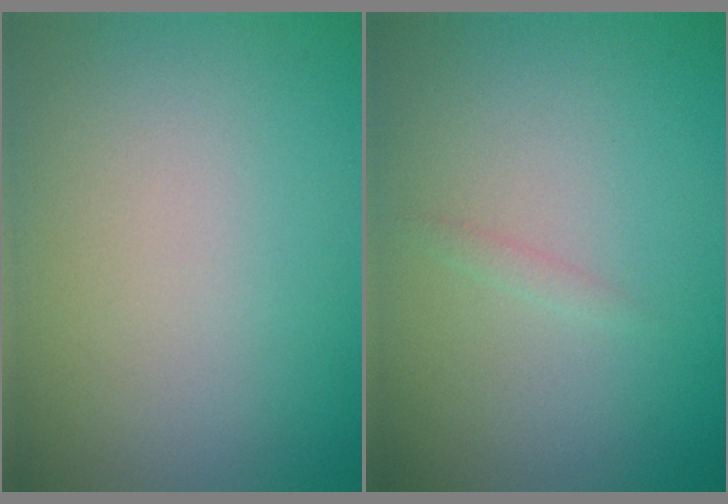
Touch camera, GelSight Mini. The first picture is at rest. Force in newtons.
{"total": 0.6, "press": 0.6, "slide": 0.0}